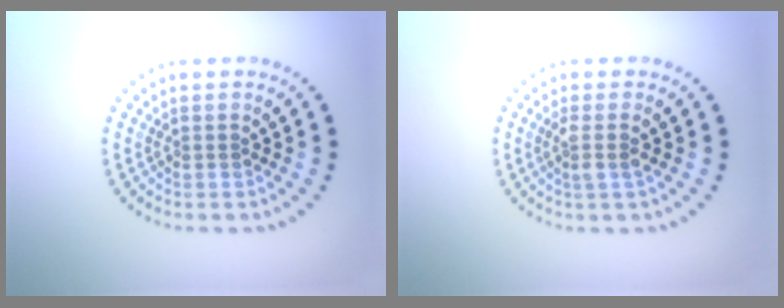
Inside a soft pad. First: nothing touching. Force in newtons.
{"total": 1.6, "press": 1.3, "slide": 1.0}